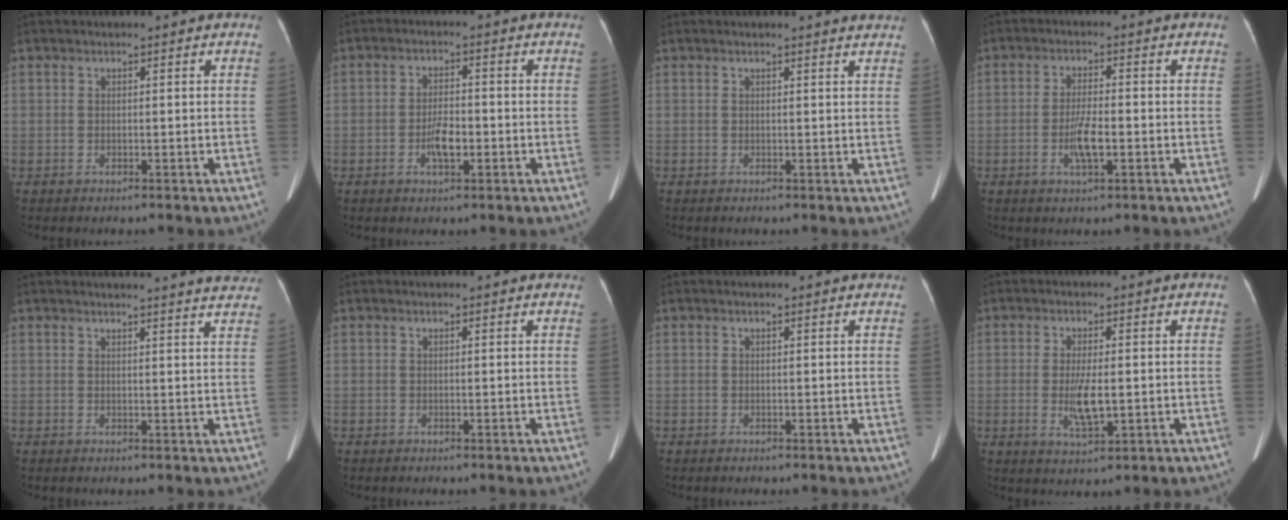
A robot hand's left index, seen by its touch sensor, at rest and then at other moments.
{"total": 3.9, "force": [-1.4, 1.4, 3.4], "torque": [-0.065, 0.003, -0.023]}
{"total": 3.0, "force": [3.0, -0.1, 0.7], "torque": [-0.012, -0.009, 0.016]}
{"total": 4.5, "force": [-1.4, 0.9, 4.2], "torque": [-0.084, 0.000, -0.023]}
{"total": 11.9, "force": [11.4, 0.0, 3.4], "torque": [-0.032, -0.041, 0.109]}
{"total": 0.8, "force": [0.7, 0.2, 0.1], "torque": [-0.008, -0.001, -0.001]}
{"total": 1.4, "force": [1.3, 0.3, 0.2], "torque": [-0.013, 0.001, 0.003]}
{"total": 4.9, "force": [-0.5, 1.3, 4.7], "torque": [-0.094, -0.009, -0.004]}